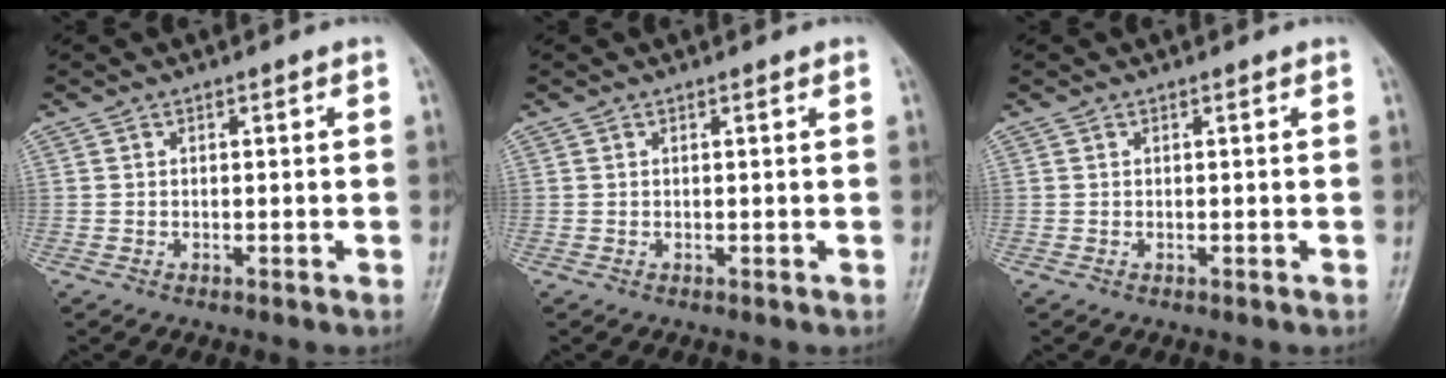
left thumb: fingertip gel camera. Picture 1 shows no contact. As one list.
[{"total": 0.0}, {"total": 0.0}]